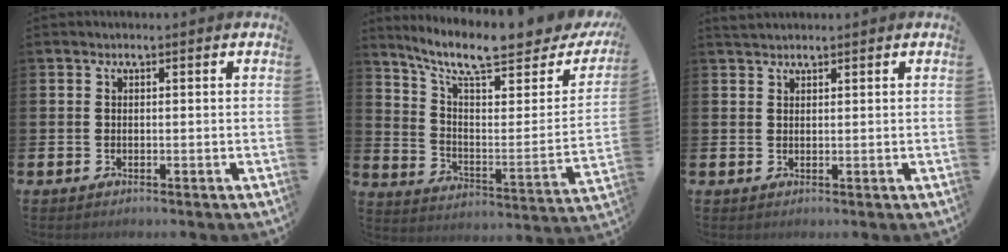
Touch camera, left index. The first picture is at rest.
{"total": 10.4, "force": [8.5, 2.5, 5.5], "torque": [-0.121, -0.067, 0.141]}
{"total": 1.5, "force": [1.4, 0.4, 0.2], "torque": [0.004, -0.001, 0.025]}